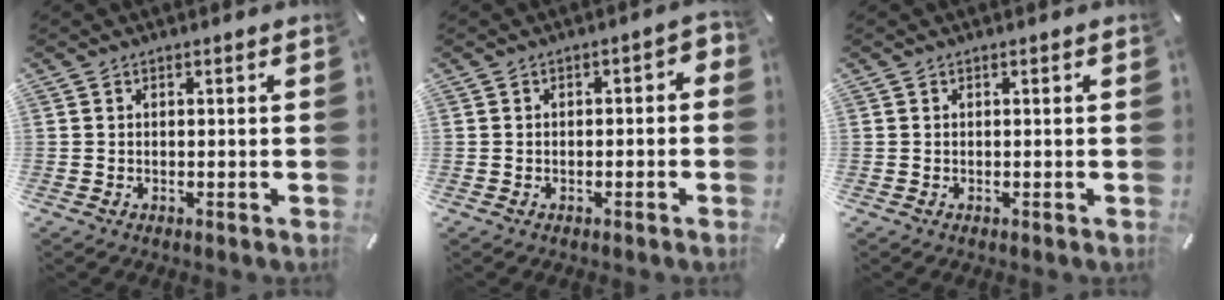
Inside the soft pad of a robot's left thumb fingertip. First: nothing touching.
{"total": 2.7, "force": [-1.3, 1.3, 1.9], "torque": [-0.032, 0.012, -0.025]}
{"total": 0.0}